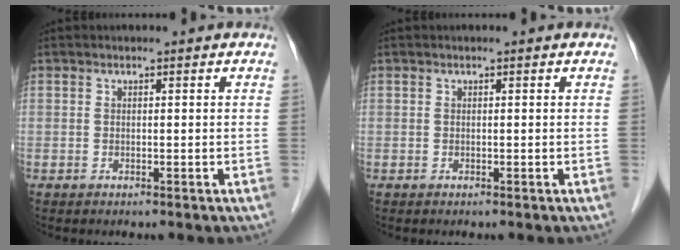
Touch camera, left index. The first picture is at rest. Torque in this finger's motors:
{"motor_torque": [0.00, 0.00, 0.00, 0.00]}